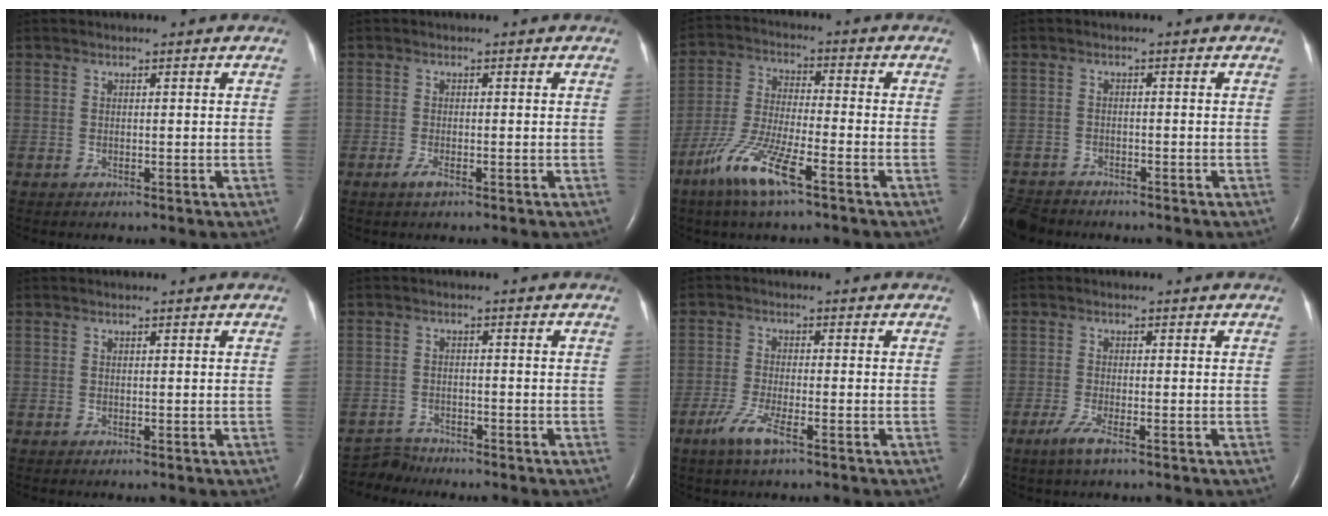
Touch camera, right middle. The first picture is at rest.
{"total": 1.4, "force": [-0.9, 0.2, 1.1], "torque": [-0.025, -0.003, -0.019]}
{"total": 10.7, "force": [-6.2, 1.4, 8.5], "torque": [-0.184, -0.016, -0.122]}
{"total": 5.4, "force": [-5.1, 1.6, 0.8], "torque": [-0.017, -0.016, -0.094]}
{"total": 0.0}
{"total": 2.7, "force": [-2.5, 0.2, -1.1], "torque": [0.019, -0.012, -0.045]}
{"total": 4.8, "force": [-2.8, 0.6, 3.8], "torque": [-0.088, -0.009, -0.058]}
{"total": 3.0, "force": [-1.9, 0.2, 2.3], "torque": [-0.053, -0.008, -0.042]}